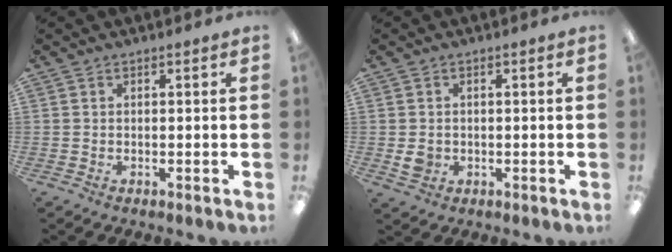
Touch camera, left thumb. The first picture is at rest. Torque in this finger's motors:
{"motor_torque": [0.47, 0.46, 0.50, -0.35, 0.00]}